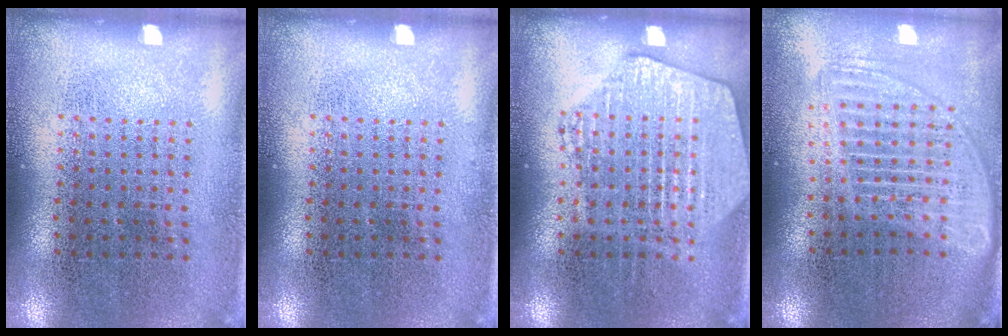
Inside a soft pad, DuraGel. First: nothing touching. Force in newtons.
{"total": 0.0}
{"total": 2.8, "press": 2.7, "slide": 0.4}
{"total": 1.8, "press": 1.5, "slide": 0.9}